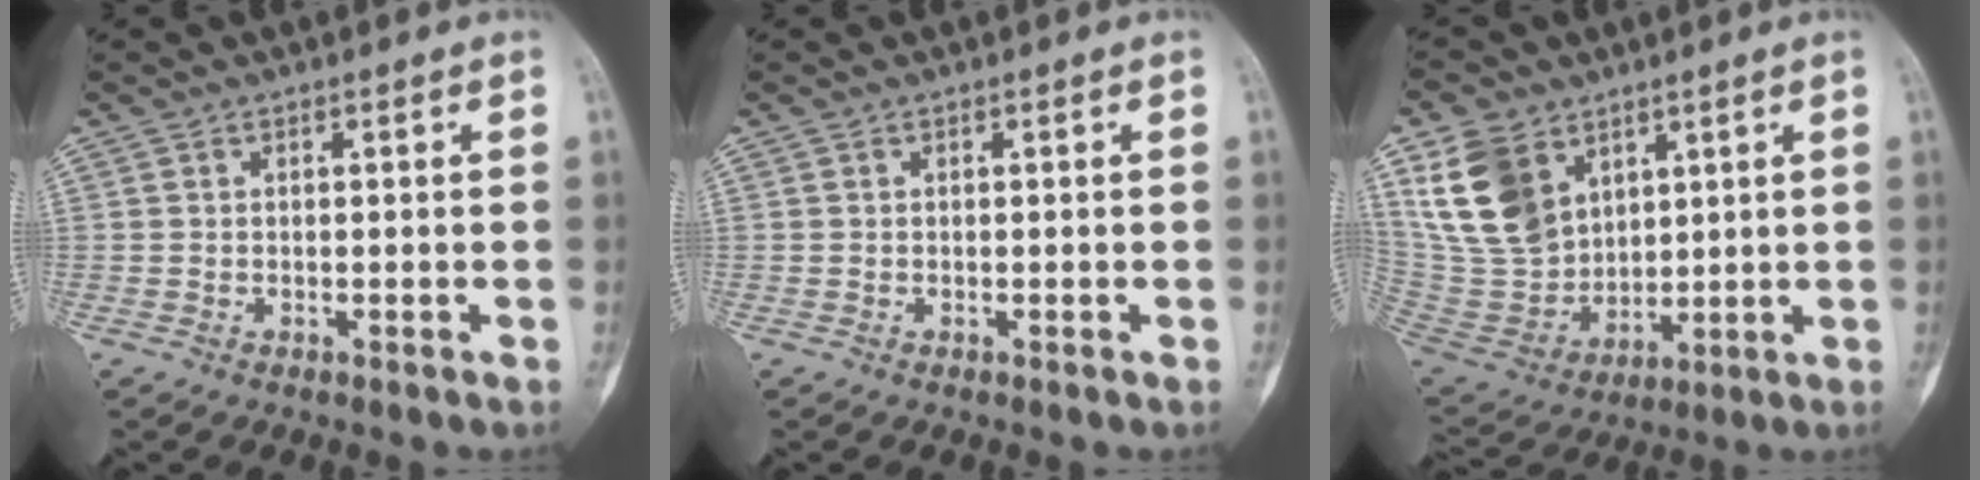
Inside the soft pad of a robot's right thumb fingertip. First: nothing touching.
{"total": 0.0}
{"total": 15.8, "force": [7.5, 11.1, 8.3], "torque": [-0.137, -0.034, 0.166]}